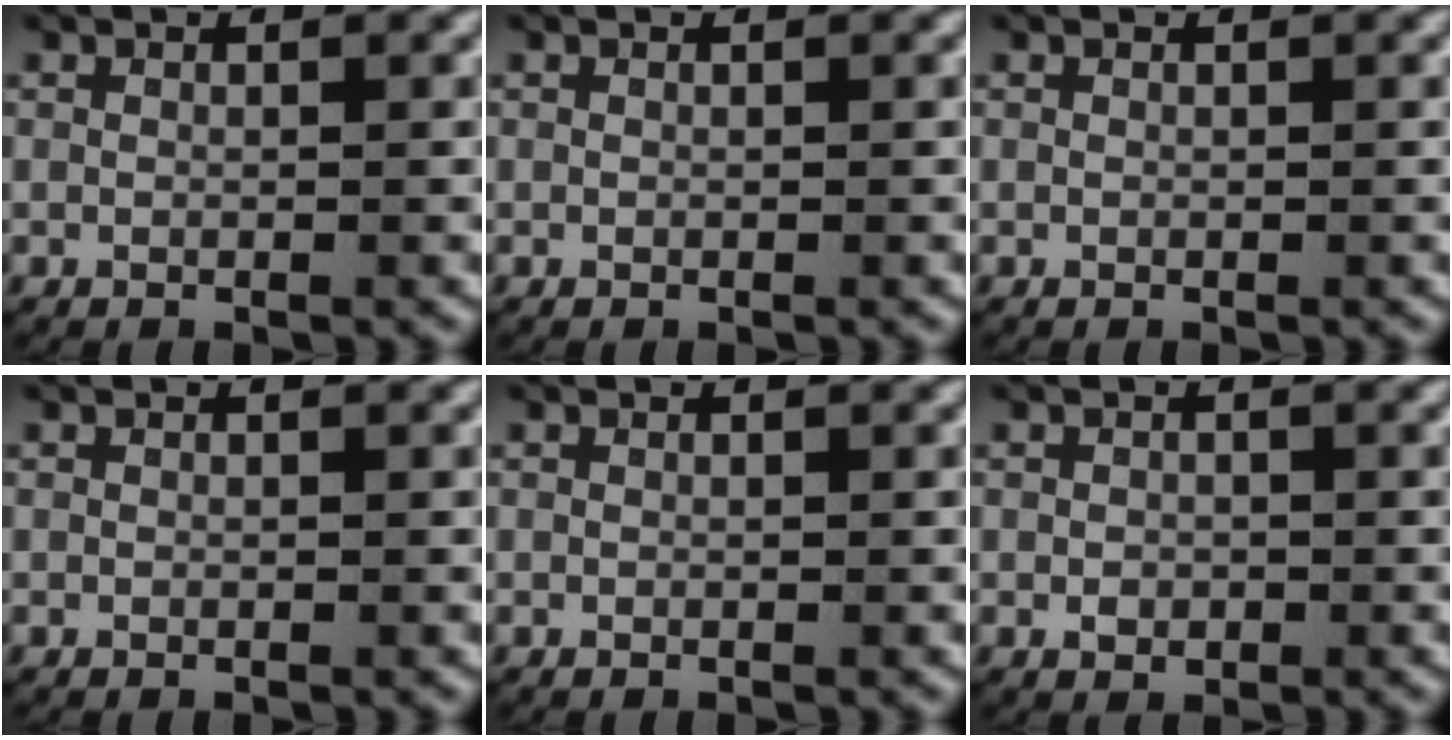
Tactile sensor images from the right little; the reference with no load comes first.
{"total": 0.0}
{"total": 0.0}
{"total": 0.0}
{"total": 0.0}
{"total": 1.0, "force": [-0.4, 0.8, 0.4], "torque": [-0.013, -0.006, -0.002]}